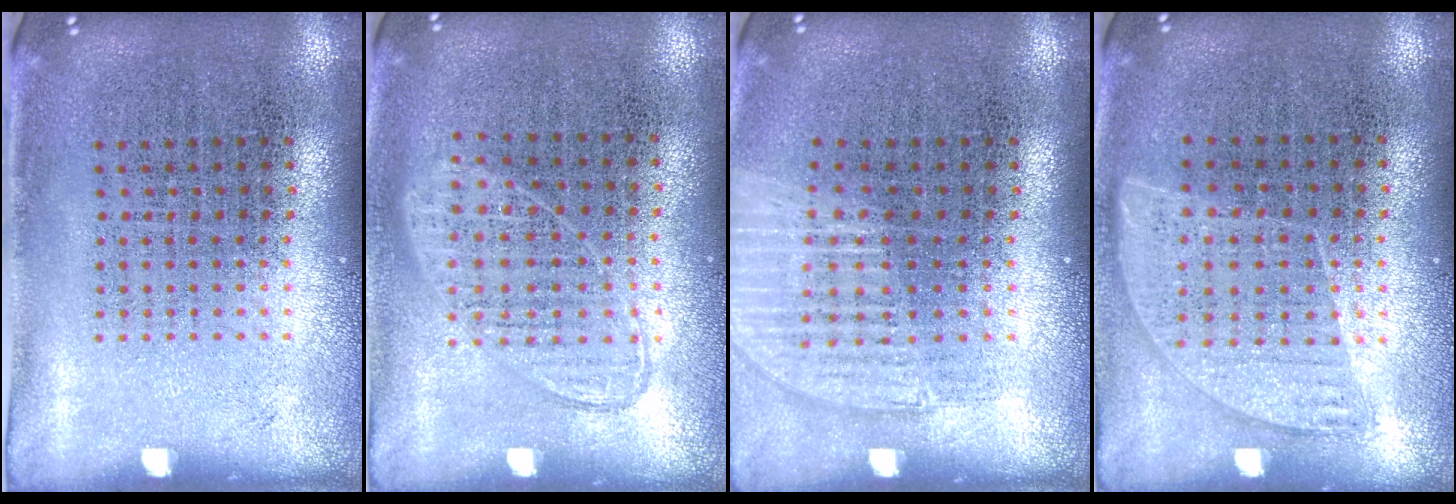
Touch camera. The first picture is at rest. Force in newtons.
{"total": 0.9, "press": 0.9, "slide": 0.3}
{"total": 1.2, "press": 1.1, "slide": 0.4}
{"total": 0.9, "press": 0.7, "slide": 0.5}